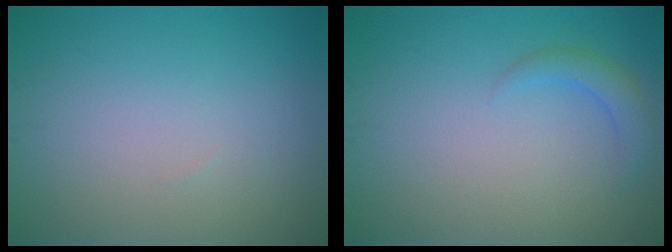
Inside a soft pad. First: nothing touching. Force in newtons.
{"total": 1.8, "press": 1.8, "slide": 0.2}